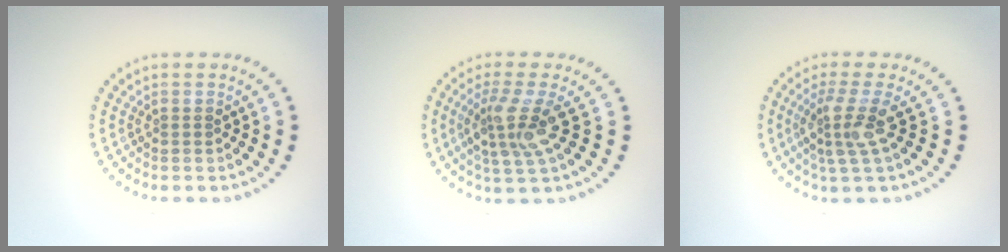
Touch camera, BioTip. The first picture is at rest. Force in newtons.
{"total": 3.6, "press": 3.0, "slide": 2.0}
{"total": 3.3, "press": 2.5, "slide": 2.1}